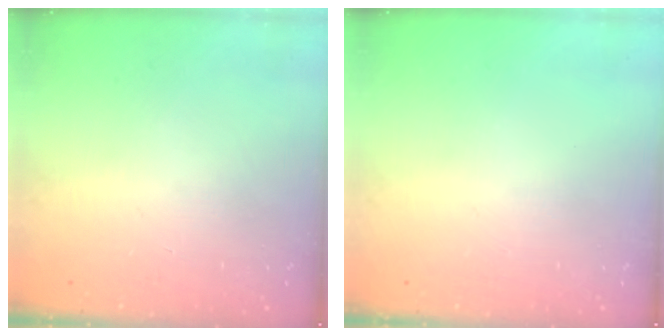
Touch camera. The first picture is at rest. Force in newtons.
{"total": 0.0}